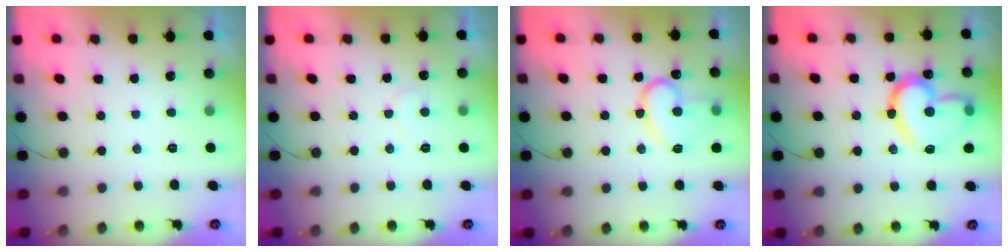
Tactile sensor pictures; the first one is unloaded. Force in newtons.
{"total": 5.4, "press": 5.4, "slide": 0.3}
{"total": 15.4, "press": 15.3, "slide": 1.6}
{"total": 18.8, "press": 18.7, "slide": 1.8}